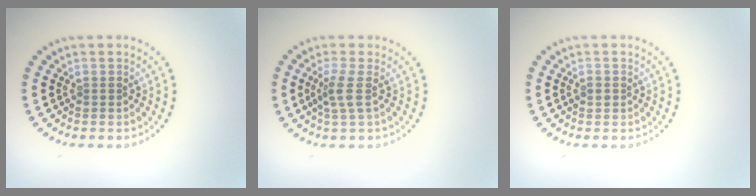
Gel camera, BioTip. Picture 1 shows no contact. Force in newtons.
{"total": 2.0, "press": 1.6, "slide": 1.3}
{"total": 1.1, "press": 1.1, "slide": 0.2}